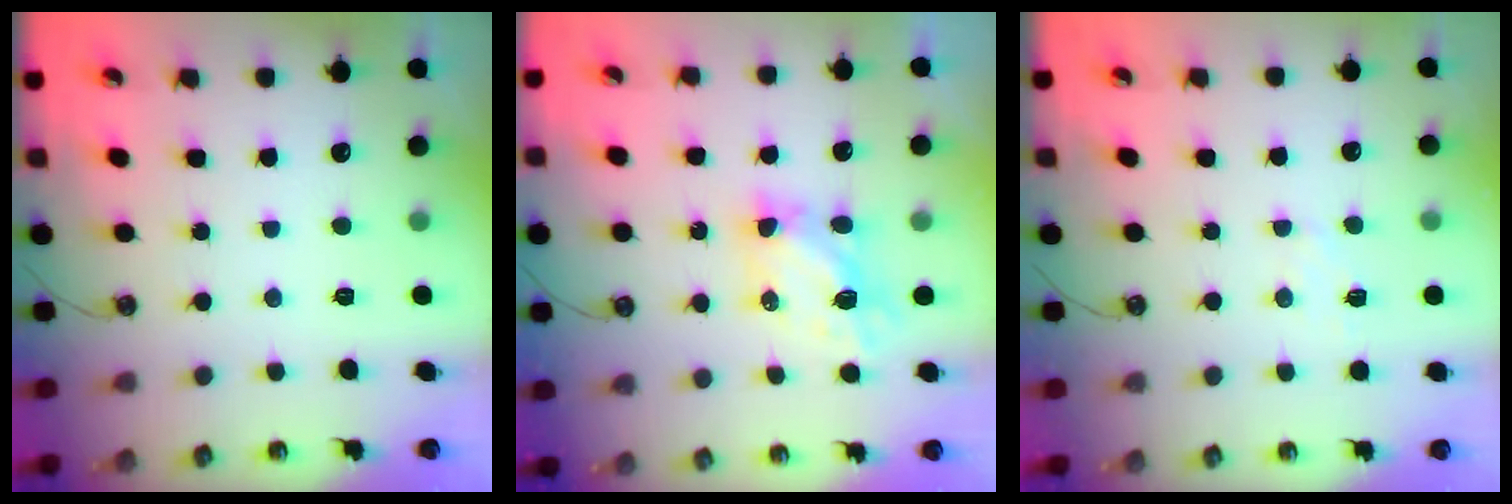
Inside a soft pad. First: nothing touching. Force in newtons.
{"total": 6.6, "press": 6.5, "slide": 0.6}
{"total": 5.0, "press": 4.9, "slide": 0.6}